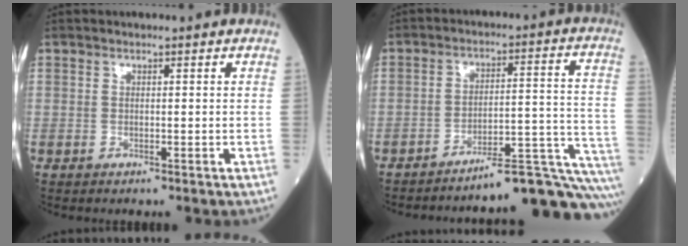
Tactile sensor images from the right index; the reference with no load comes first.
{"total": 17.1, "force": [-15.9, -1.2, 6.2], "torque": [-0.021, 0.038, -0.213]}